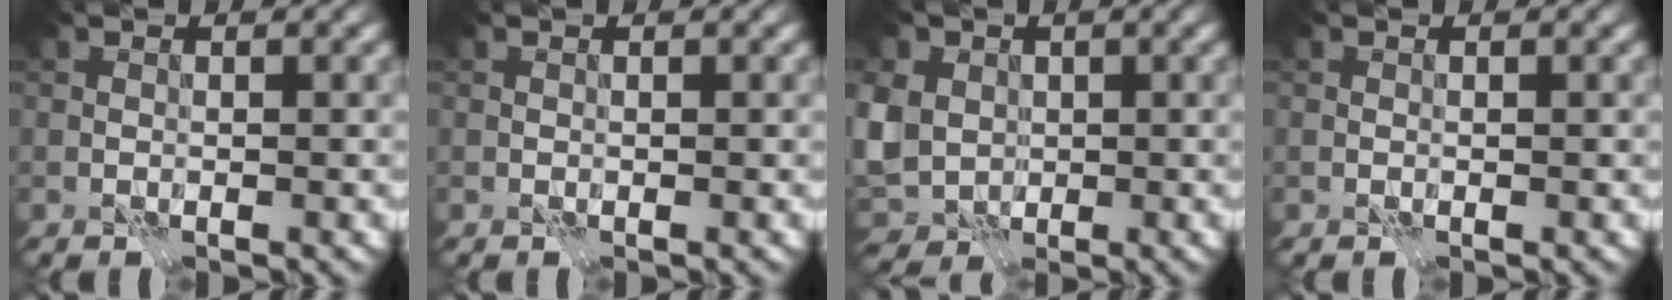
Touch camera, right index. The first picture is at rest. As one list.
[{"total": 0.0}, {"total": 8.1, "force": [1.0, 6.7, 4.4], "torque": [-0.114, 0.003, 0.004]}, {"total": 0.0}]